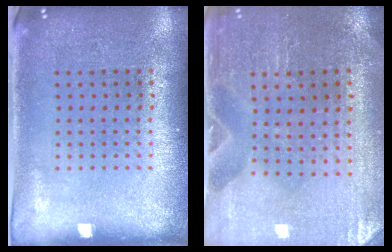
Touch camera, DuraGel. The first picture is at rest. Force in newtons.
{"total": 0.6, "press": 0.6, "slide": 0.0}